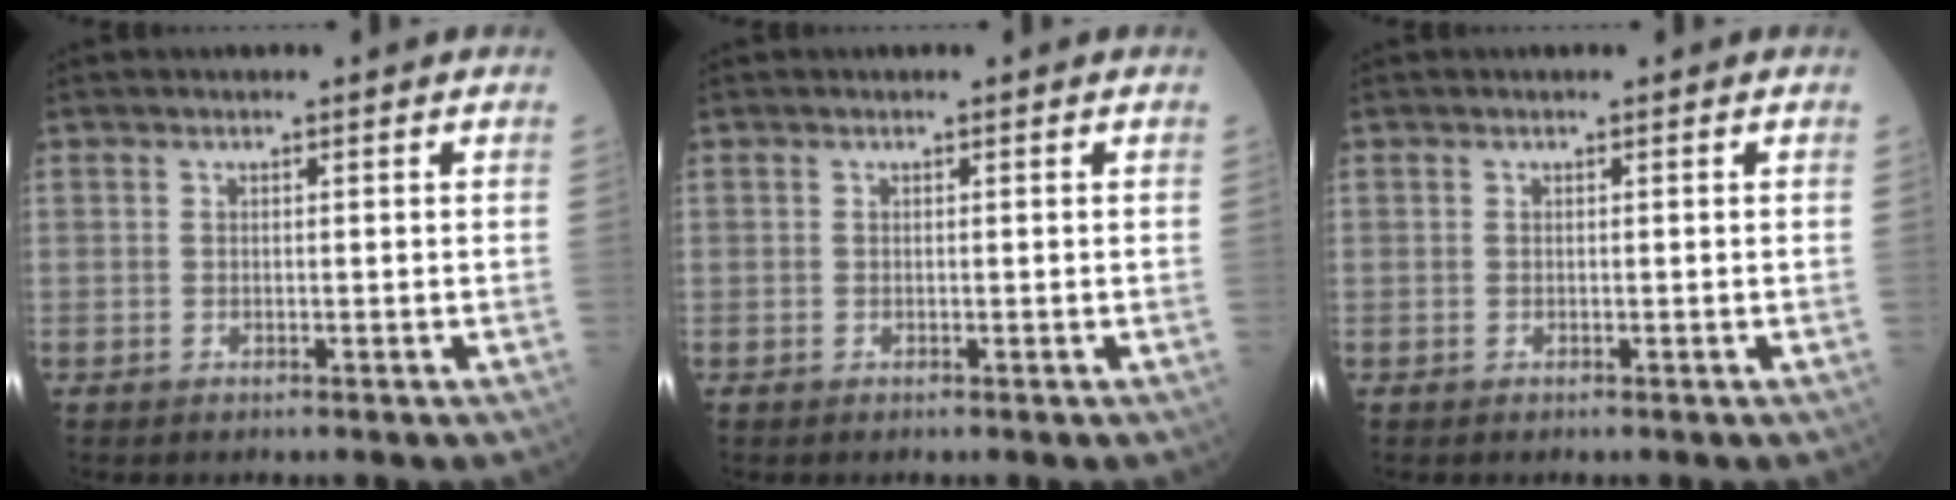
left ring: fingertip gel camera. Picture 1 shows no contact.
{"total": 0.0}
{"total": 0.0}